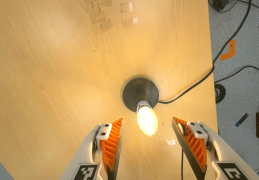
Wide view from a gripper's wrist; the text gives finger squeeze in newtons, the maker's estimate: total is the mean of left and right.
{"total": 0.0}